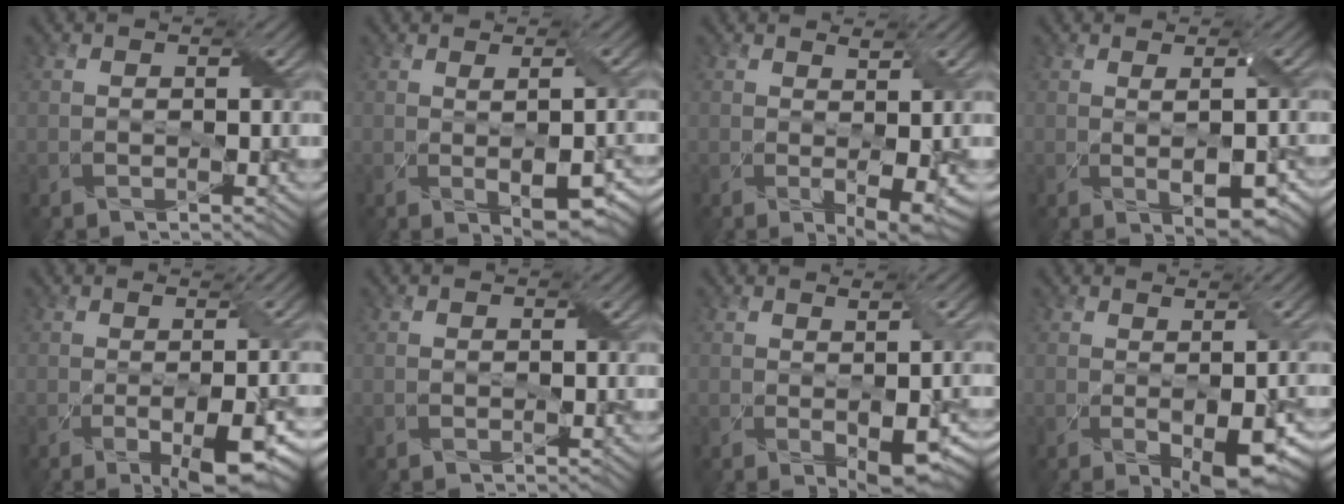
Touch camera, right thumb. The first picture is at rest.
{"total": 4.9, "force": [-0.7, 1.7, 4.5], "torque": [-0.067, -0.009, 0.008]}
{"total": 3.6, "force": [0.5, 0.7, 3.5], "torque": [-0.061, -0.005, 0.013]}
{"total": 4.0, "force": [-0.3, 1.3, 3.8], "torque": [-0.061, -0.008, 0.009]}
{"total": 8.8, "force": [-2.6, 2.5, 8.1], "torque": [-0.111, -0.015, -0.027]}
{"total": 0.0}
{"total": 5.1, "force": [-0.6, 1.5, 4.8], "torque": [-0.072, -0.011, 0.003]}
{"total": 6.5, "force": [-1.3, 2.1, 6.1], "torque": [-0.086, -0.011, -0.002]}